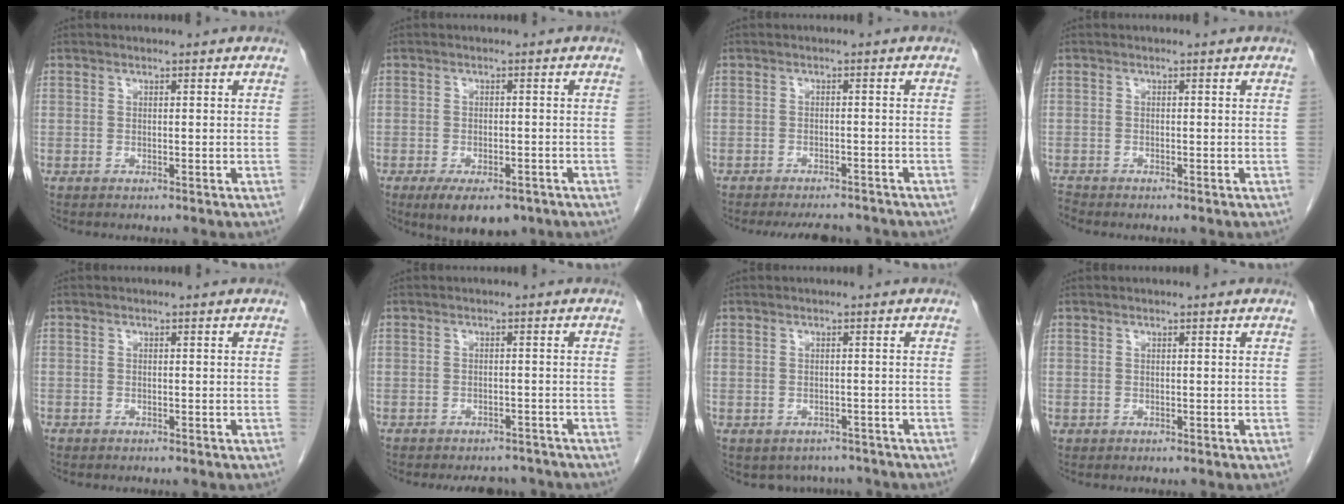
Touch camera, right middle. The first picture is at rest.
{"total": 7.8, "force": [-5.3, 3.4, 4.6], "torque": [-0.064, -0.005, -0.078]}
{"total": 7.1, "force": [-6.5, 1.9, 1.9], "torque": [-0.022, -0.002, -0.082]}
{"total": 1.1, "force": [-1.1, 0.0, -0.1], "torque": [-0.002, -0.004, -0.021]}
{"total": 0.6, "force": [-0.5, 0.4, 0.1], "torque": [-0.005, 0.003, -0.010]}
{"total": 6.5, "force": [-6.0, 2.3, 1.2], "torque": [-0.008, 0.001, -0.069]}
{"total": 4.8, "force": [-4.0, 2.7, 0.3], "torque": [0.009, 0.011, -0.049]}
{"total": 0.0}